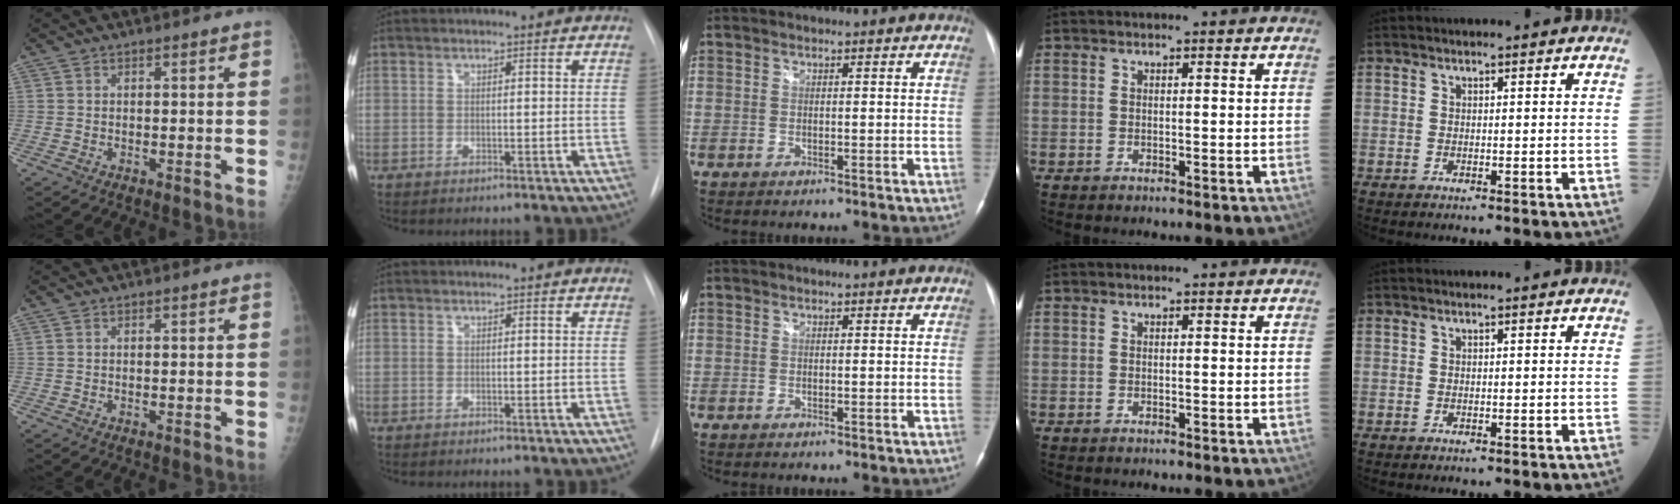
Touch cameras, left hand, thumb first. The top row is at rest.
{}